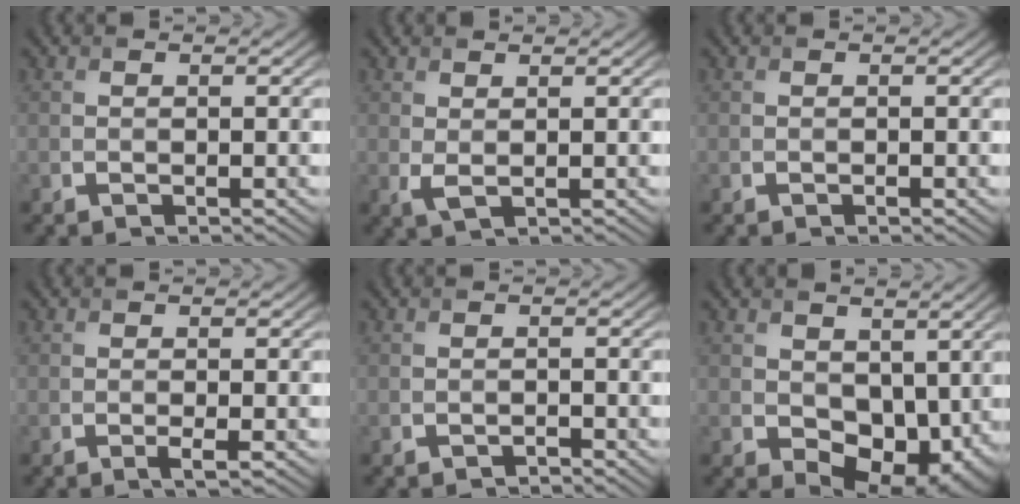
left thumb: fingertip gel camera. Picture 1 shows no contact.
{"total": 1.6, "force": [0.8, 0.6, 1.3], "torque": [-0.037, -0.002, 0.018]}
{"total": 0.0}
{"total": 1.1, "force": [-0.3, 0.1, 1.1], "torque": [-0.021, -0.005, -0.008]}
{"total": 0.6, "force": [-0.6, -0.1, 0.0], "torque": [0.004, 0.002, -0.011]}
{"total": 8.3, "force": [0.8, 5.9, 5.8], "torque": [-0.103, -0.029, 0.024]}